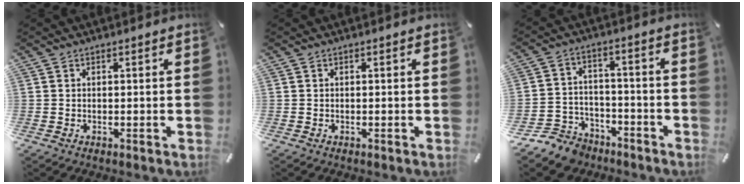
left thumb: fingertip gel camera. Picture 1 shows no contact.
{"total": 0.0}
{"total": 9.6, "force": [-7.2, 5.9, 2.1], "torque": [-0.040, 0.047, -0.132]}